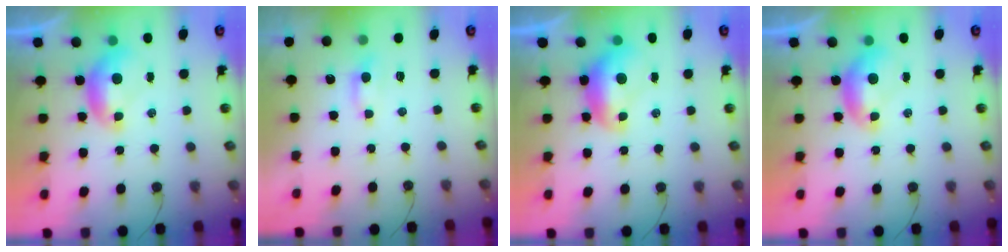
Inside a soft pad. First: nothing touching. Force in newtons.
{"total": 0.0}
{"total": 1.6, "press": 1.6, "slide": 0.4}
{"total": 0.0}